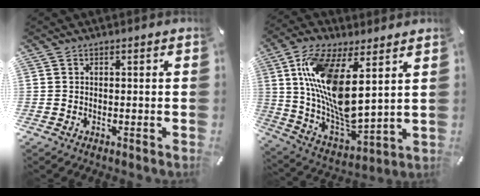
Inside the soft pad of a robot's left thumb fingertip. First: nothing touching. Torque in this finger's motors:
{"motor_torque": [2.31, 2.69, 1.51, -1.25, 0.79]}